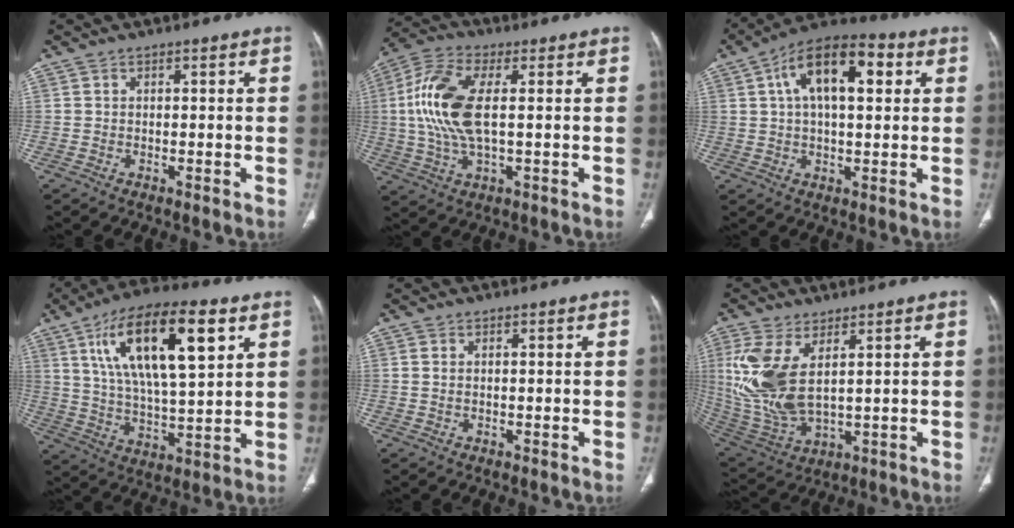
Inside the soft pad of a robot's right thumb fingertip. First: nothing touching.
{"total": 13.5, "force": [1.3, 5.7, 12.2], "torque": [-0.279, 0.011, 0.024]}
{"total": 15.1, "force": [4.5, 7.1, 12.5], "torque": [-0.194, 0.022, 0.067]}
{"total": 21.1, "force": [8.4, 7.5, 17.8], "torque": [-0.295, -0.017, 0.146]}
{"total": 0.6, "force": [0.2, 0.2, 0.5], "torque": [-0.018, 0.004, 0.007]}
{"total": 13.9, "force": [3.7, 6.6, 11.7], "torque": [-0.267, -0.018, 0.095]}